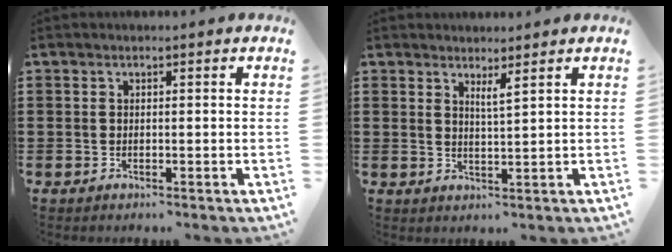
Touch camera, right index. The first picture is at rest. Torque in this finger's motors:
{"motor_torque": [-0.10, 0.38, 0.03, 0.01]}